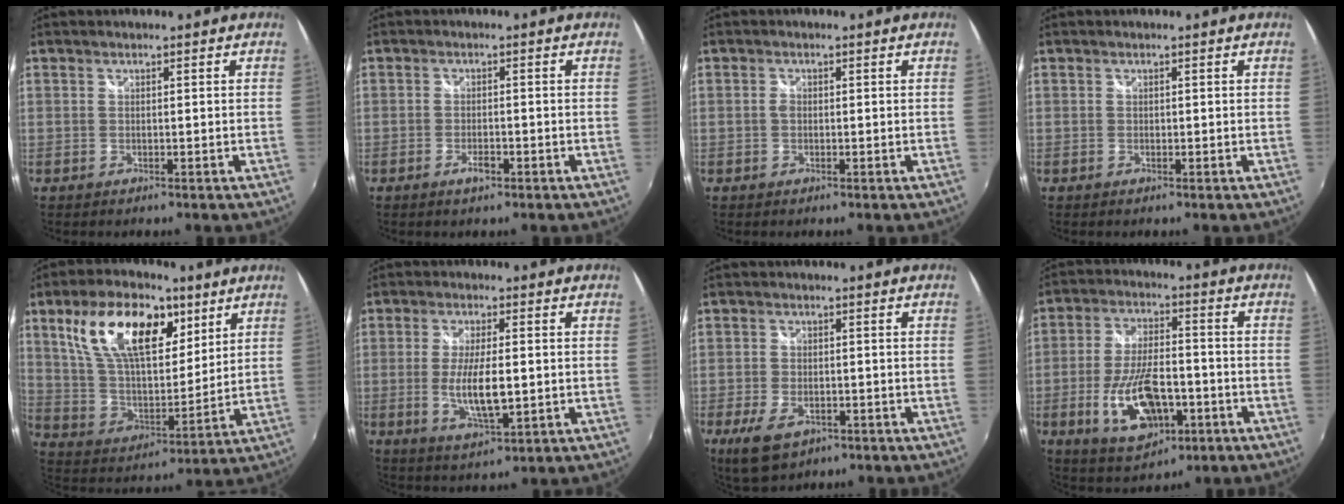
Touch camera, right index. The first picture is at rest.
{"total": 2.3, "force": [-1.4, 0.8, 1.6], "torque": [-0.035, -0.003, -0.026]}
{"total": 1.0, "force": [-0.1, 0.8, 0.6], "torque": [-0.010, 0.002, -0.004]}
{"total": 0.0}
{"total": 20.2, "force": [9.8, 10.2, 14.3], "torque": [-0.273, 0.023, 0.181]}
{"total": 8.7, "force": [-1.1, 2.5, 8.2], "torque": [-0.158, -0.014, -0.016]}
{"total": 7.7, "force": [-4.0, 4.2, 5.0], "torque": [-0.119, -0.018, -0.066]}
{"total": 13.7, "force": [-4.9, 6.2, 11.2], "torque": [-0.232, -0.009, -0.075]}